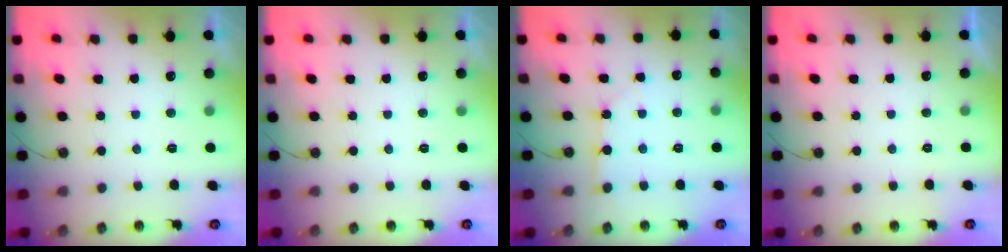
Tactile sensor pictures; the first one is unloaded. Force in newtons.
{"total": 0.0}
{"total": 2.1, "press": 2.1, "slide": 0.2}
{"total": 0.0}